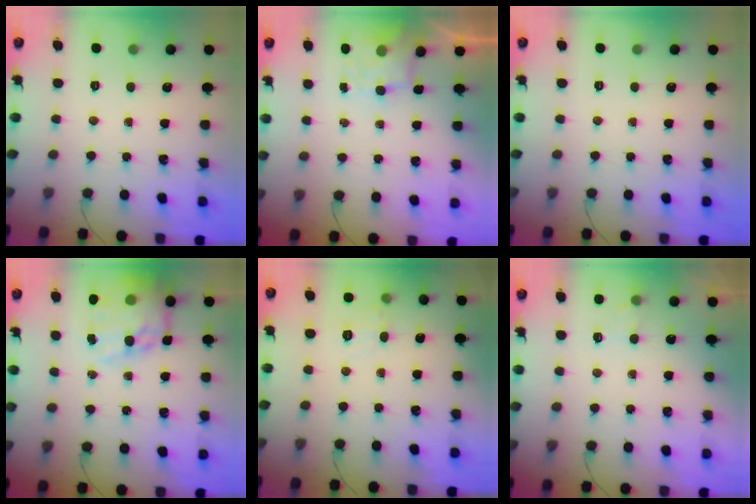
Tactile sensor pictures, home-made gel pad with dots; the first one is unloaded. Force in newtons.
{"total": 3.7, "press": 3.6, "slide": 0.9}
{"total": 0.0}
{"total": 18.5, "press": 17.9, "slide": 4.7}
{"total": 5.6, "press": 5.4, "slide": 1.6}
{"total": 2.4, "press": 1.9, "slide": 1.4}